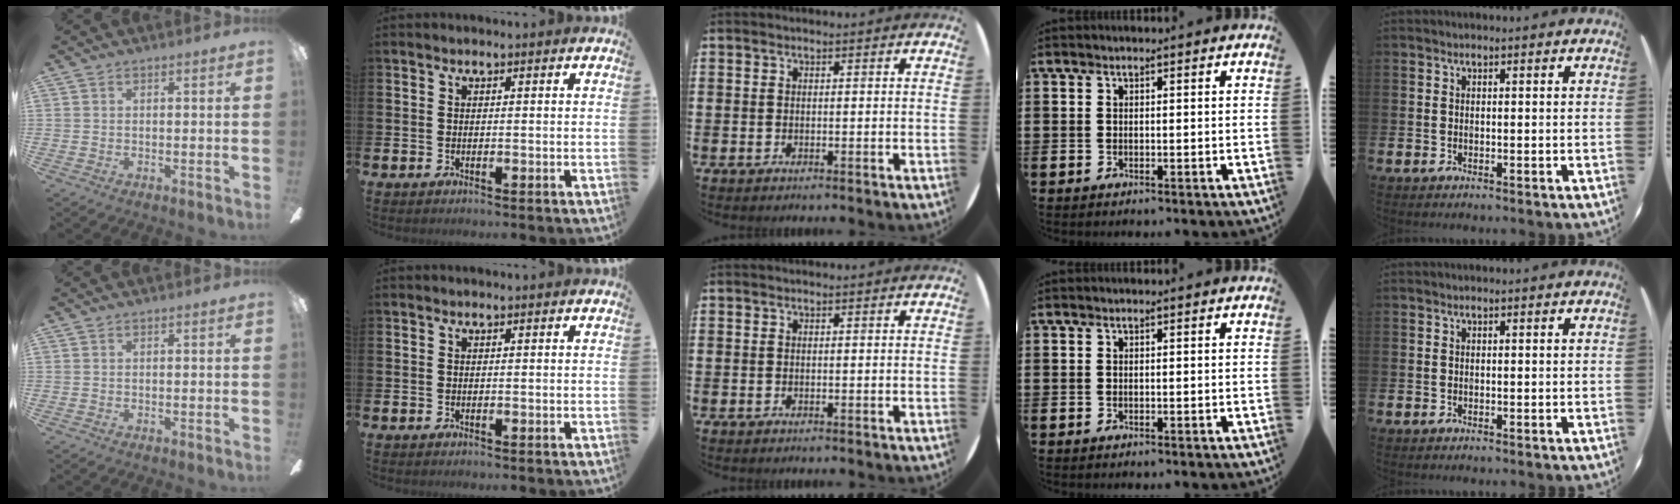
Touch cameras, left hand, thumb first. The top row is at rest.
{}